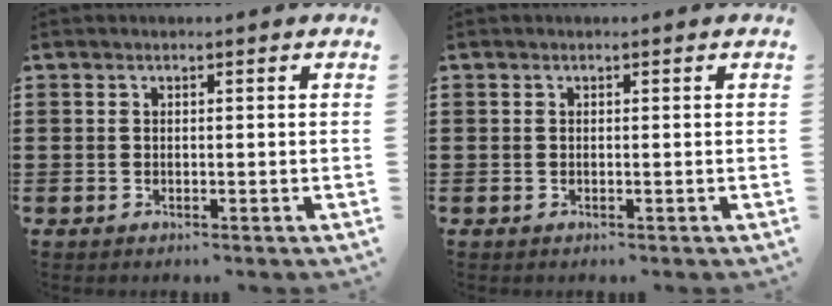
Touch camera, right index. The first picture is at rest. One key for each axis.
{"total": 0.0}